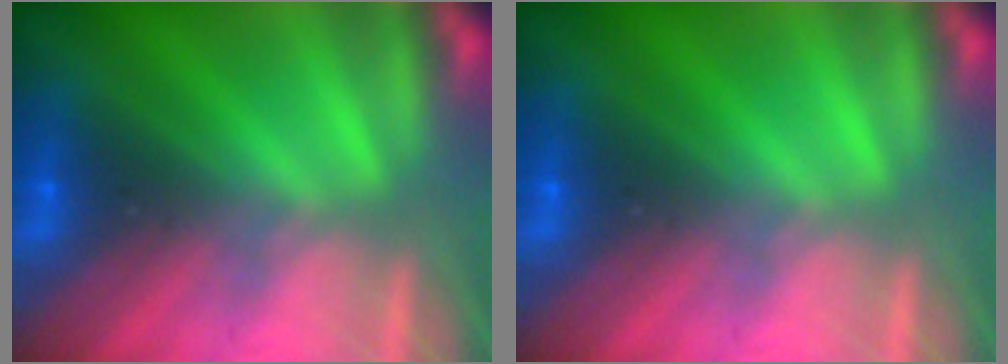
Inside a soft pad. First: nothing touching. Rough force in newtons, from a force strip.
{"total": 0.0}